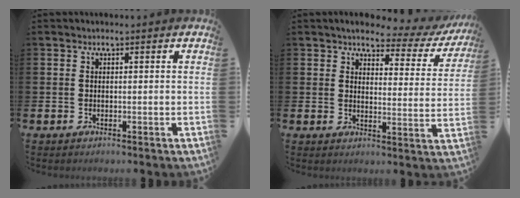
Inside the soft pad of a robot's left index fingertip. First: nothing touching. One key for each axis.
{"total": 3.9, "fx": 3.3, "fy": 1.4, "fz": 1.3, "tx": -0.026, "ty": -0.030, "tz": 0.046}